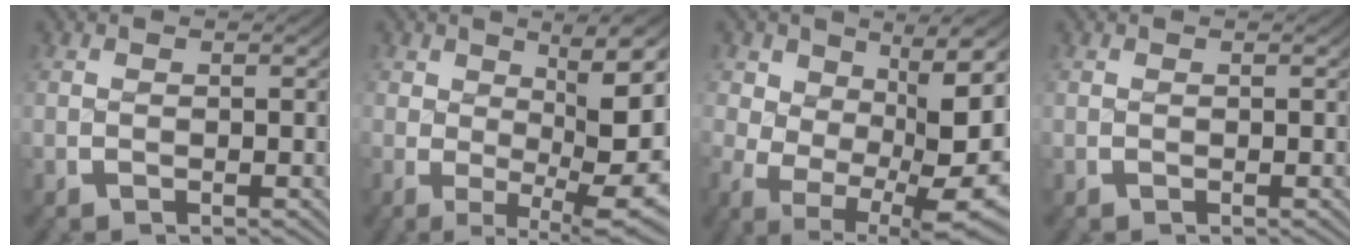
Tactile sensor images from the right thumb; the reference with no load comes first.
{"total": 8.5, "force": [-0.6, 3.4, 7.8], "torque": [-0.111, -0.034, 0.015]}
{"total": 10.5, "force": [-1.8, 6.2, 8.3], "torque": [-0.146, -0.057, 0.002]}
{"total": 0.0}